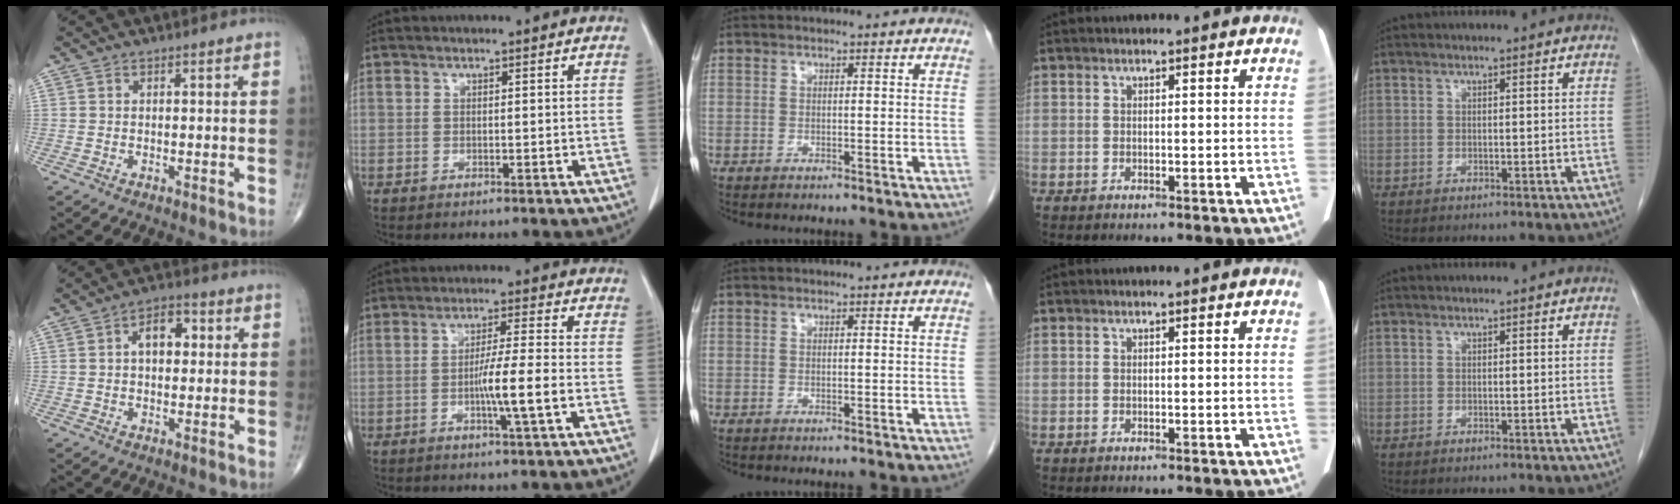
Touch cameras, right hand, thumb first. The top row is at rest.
{"thumb": {"total": 6.4, "force": [1.1, 3.9, 5.0], "torque": [-0.062, 0.015, 0.009]}, "index": {"total": 6.6, "force": [-1.8, -0.7, 6.3], "torque": [-0.111, -0.006, -0.034]}}